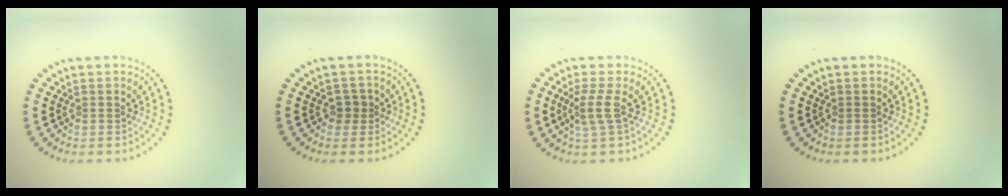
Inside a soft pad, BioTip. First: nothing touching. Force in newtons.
{"total": 1.2, "press": 1.1, "slide": 0.5}
{"total": 2.2, "press": 1.7, "slide": 1.4}
{"total": 0.0}